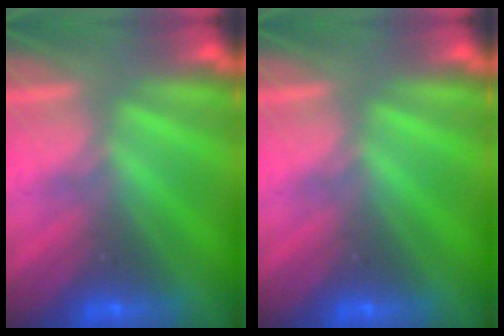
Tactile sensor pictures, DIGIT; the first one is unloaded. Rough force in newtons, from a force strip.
{"total": 0.0}